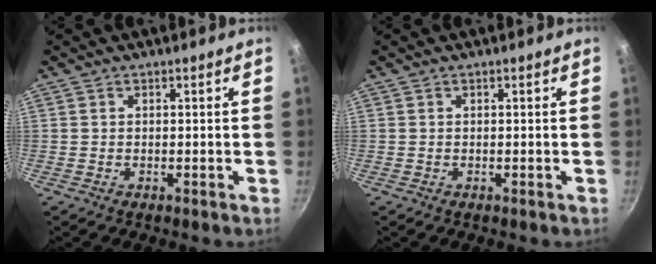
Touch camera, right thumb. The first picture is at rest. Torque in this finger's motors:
{"motor_torque": [-0.05, 0.05, 0.01, 0.00, 0.00]}